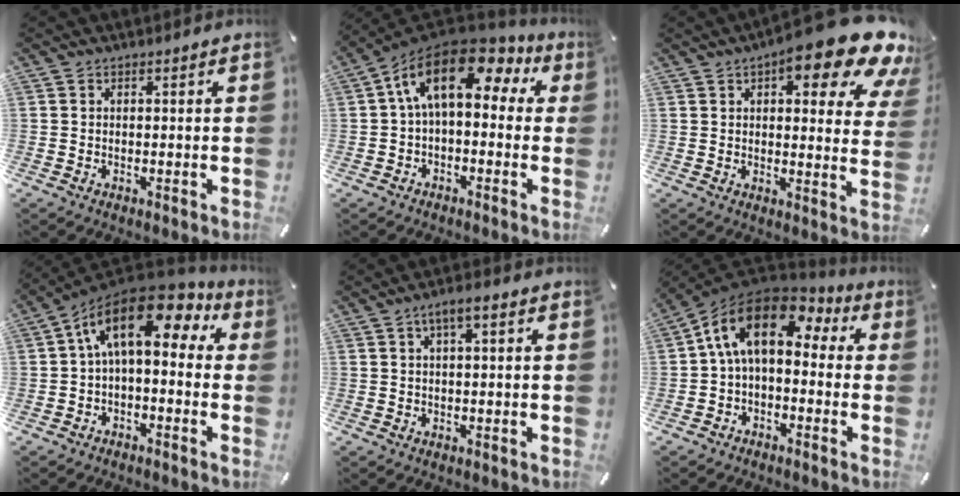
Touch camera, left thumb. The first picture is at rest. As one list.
[{"total": 15.0, "force": [4.9, 8.1, 11.7], "torque": [-0.223, -0.022, 0.082]}, {"total": 17.9, "force": [10.3, 6.0, 13.3], "torque": [-0.175, -0.067, 0.162]}, {"total": 14.9, "force": [5.1, 7.7, 11.7], "torque": [-0.221, -0.033, 0.080]}, {"total": 3.4, "force": [1.0, 0.8, 3.1], "torque": [-0.061, 0.005, 0.015]}, {"total": 12.9, "force": [2.7, 8.0, 9.7], "torque": [-0.188, 0.001, 0.044]}]